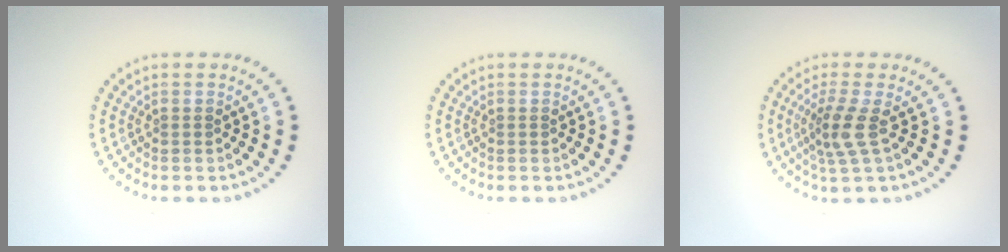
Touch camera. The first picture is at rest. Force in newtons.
{"total": 0.0}
{"total": 2.9, "press": 2.2, "slide": 1.9}